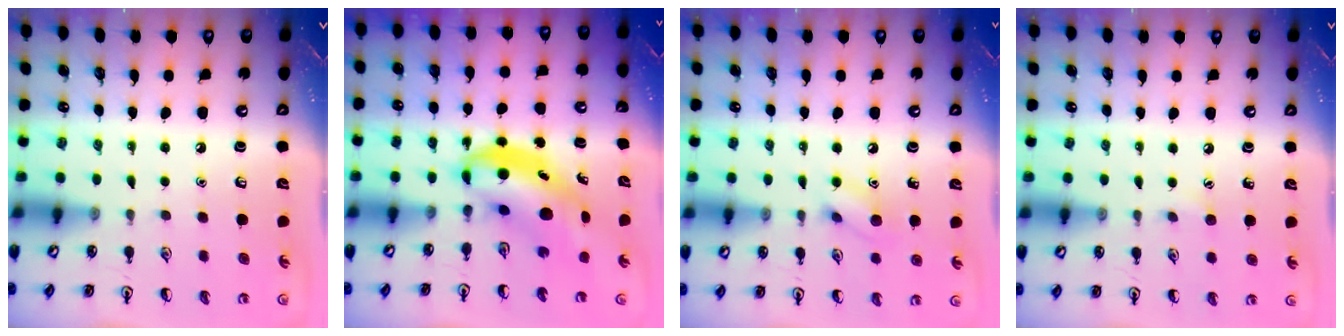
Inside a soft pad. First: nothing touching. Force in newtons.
{"total": 6.9, "press": 6.7, "slide": 1.4}
{"total": 7.8, "press": 7.7, "slide": 0.9}
{"total": 3.9, "press": 3.7, "slide": 1.2}